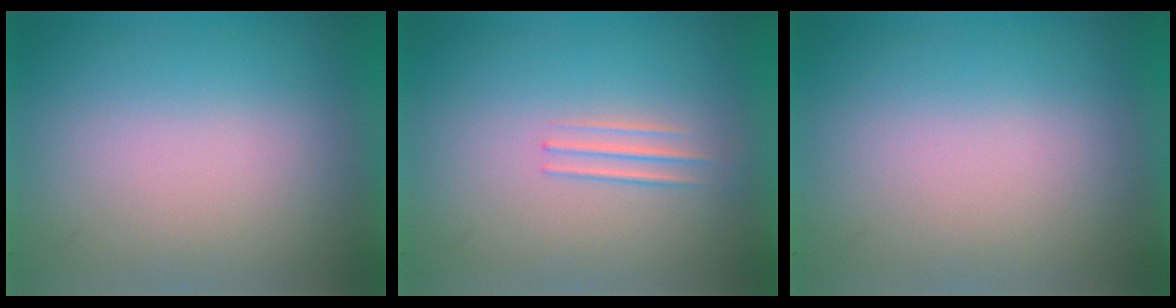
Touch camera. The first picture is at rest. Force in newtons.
{"total": 1.4}
{"total": 0.0}